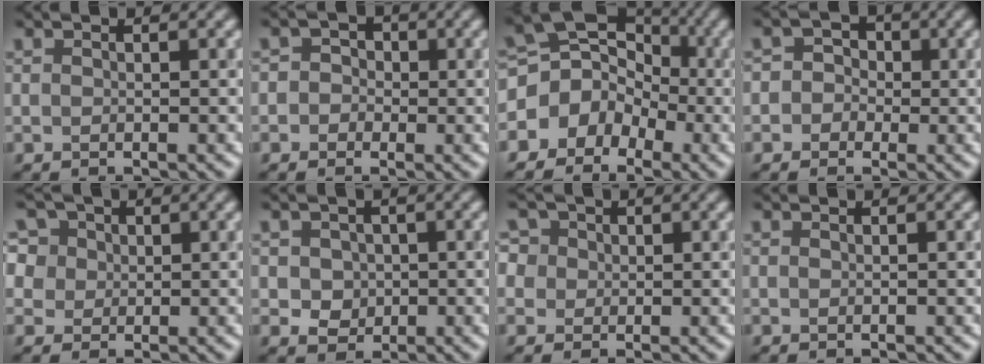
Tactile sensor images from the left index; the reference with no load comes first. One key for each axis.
{"total": 2.1, "fx": -0.3, "fy": 2.0, "fz": 0.5, "tx": 0.029, "ty": 0.005, "tz": -0.032}
{"total": 7.1, "fx": -1.9, "fy": 6.1, "fz": 3.1, "tx": -0.010, "ty": 0.017, "tz": -0.060}
{"total": 2.7, "fx": -0.6, "fy": 2.5, "fz": 0.6, "tx": 0.030, "ty": 0.014, "tz": -0.036}
{"total": 8.6, "fx": 4.6, "fy": 6.1, "fz": 4.0, "tx": -0.084, "ty": 0.028, "tz": 0.053}
{"total": 2.6, "fx": 0.3, "fy": 2.3, "fz": 1.3, "tx": -0.020, "ty": 0.003, "tz": 0.001}
{"total": 5.5, "fx": 2.5, "fy": 4.2, "fz": 2.5, "tx": -0.051, "ty": 0.024, "tz": 0.017}
{"total": 0.0}